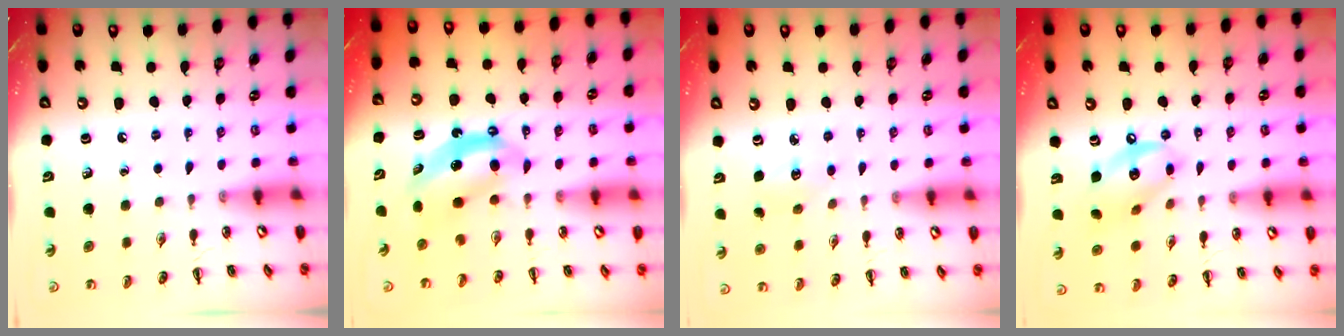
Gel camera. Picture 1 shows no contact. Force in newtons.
{"total": 6.1, "press": 6.1, "slide": 0.6}
{"total": 3.2, "press": 3.1, "slide": 0.8}
{"total": 12.0, "press": 11.8, "slide": 2.1}